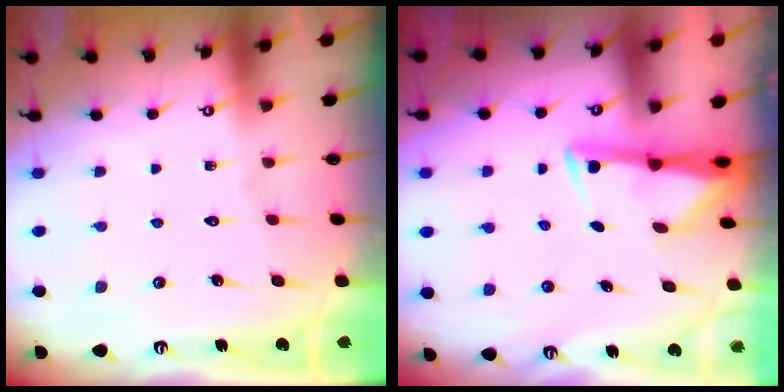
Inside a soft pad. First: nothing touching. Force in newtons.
{"total": 2.9, "press": 2.8, "slide": 0.5}